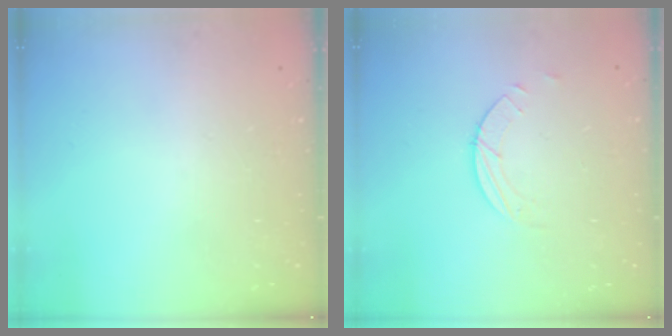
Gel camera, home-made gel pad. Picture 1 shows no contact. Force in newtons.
{"total": 1.5, "press": 1.5, "slide": 0.1}